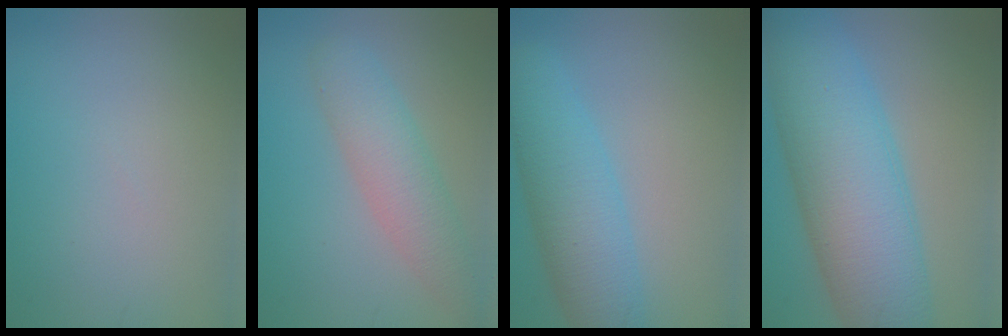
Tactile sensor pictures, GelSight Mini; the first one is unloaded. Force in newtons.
{"total": 4.2, "press": 4.2, "slide": 0.4}
{"total": 6.1, "press": 6.1, "slide": 0.1}
{"total": 11.7, "press": 11.7, "slide": 0.1}